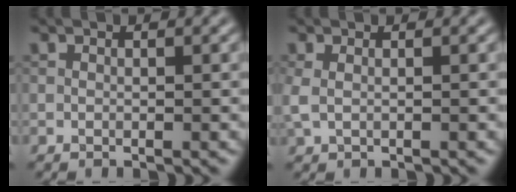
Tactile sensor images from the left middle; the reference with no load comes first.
{"total": 1.2, "force": [0.2, 0.6, 1.0], "torque": [-0.027, 0.001, 0.004]}